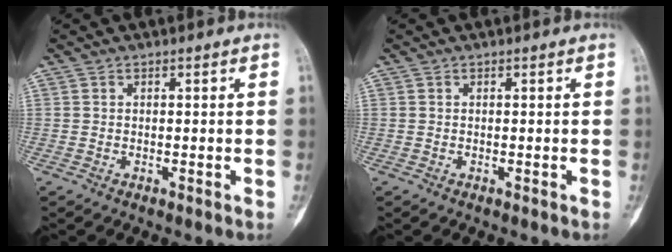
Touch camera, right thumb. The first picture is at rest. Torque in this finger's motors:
{"motor_torque": [0.01, 0.00, -0.08, 0.08, 0.02]}